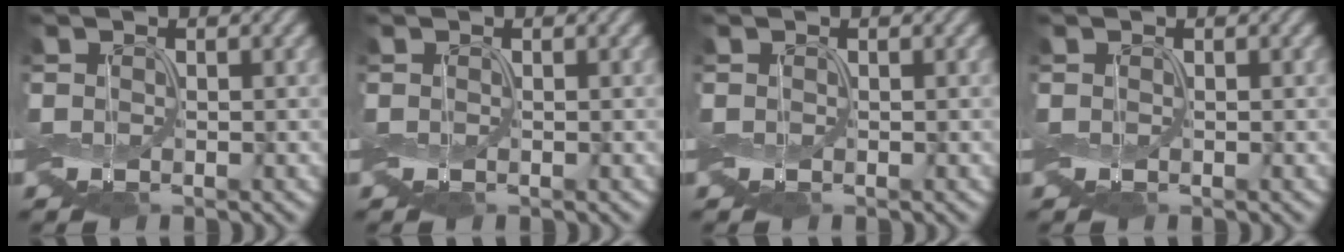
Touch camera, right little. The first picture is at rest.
{"total": 0.0}
{"total": 0.0}
{"total": 0.0}